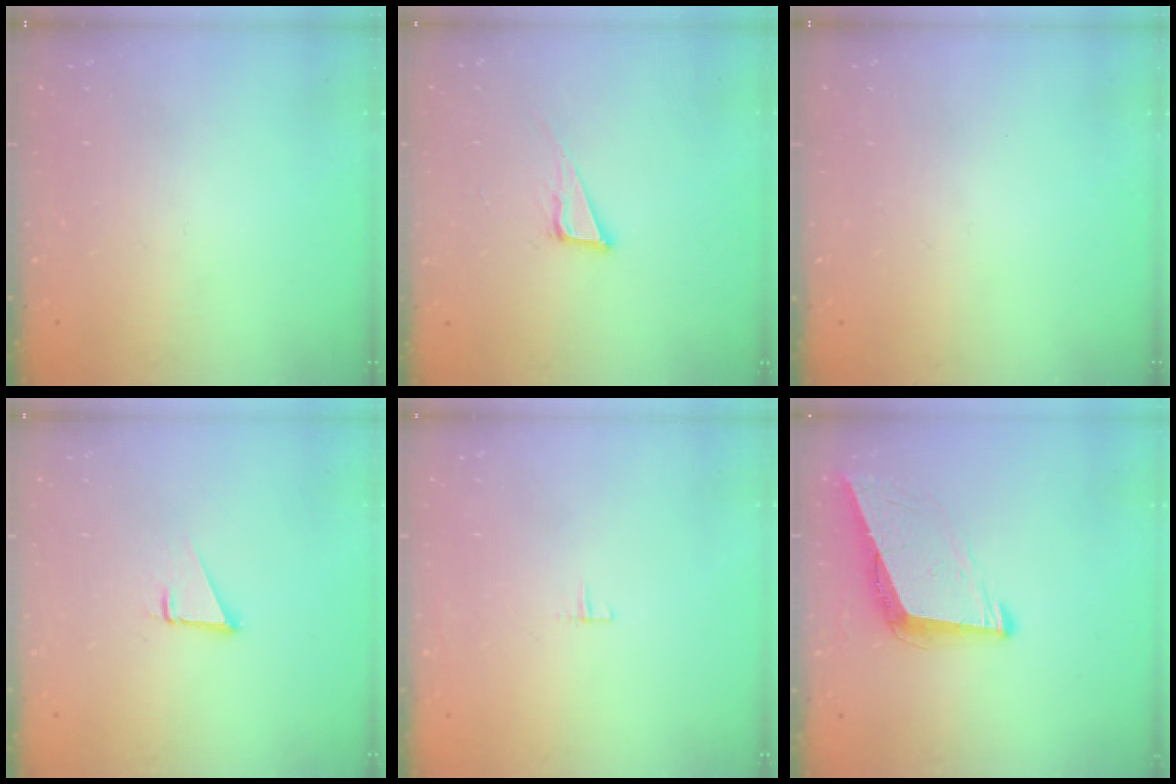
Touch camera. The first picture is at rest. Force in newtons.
{"total": 7.4, "press": 6.9, "slide": 2.6}
{"total": 0.0}
{"total": 1.9, "press": 1.9, "slide": 0.0}
{"total": 3.1, "press": 3.1, "slide": 0.2}
{"total": 9.1, "press": 8.4, "slide": 3.5}